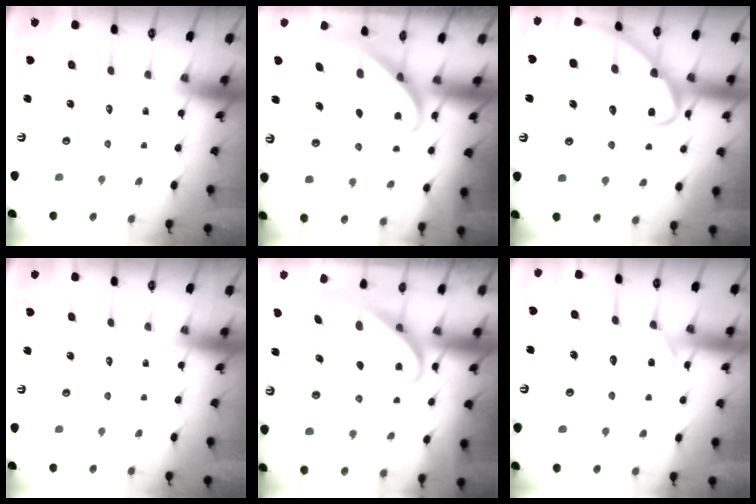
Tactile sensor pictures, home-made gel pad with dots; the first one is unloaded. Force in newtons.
{"total": 2.8, "press": 2.8, "slide": 0.2}
{"total": 18.4, "press": 18.3, "slide": 1.7}
{"total": 0.0}
{"total": 2.6, "press": 2.6, "slide": 0.4}
{"total": 11.4, "press": 11.3, "slide": 0.9}